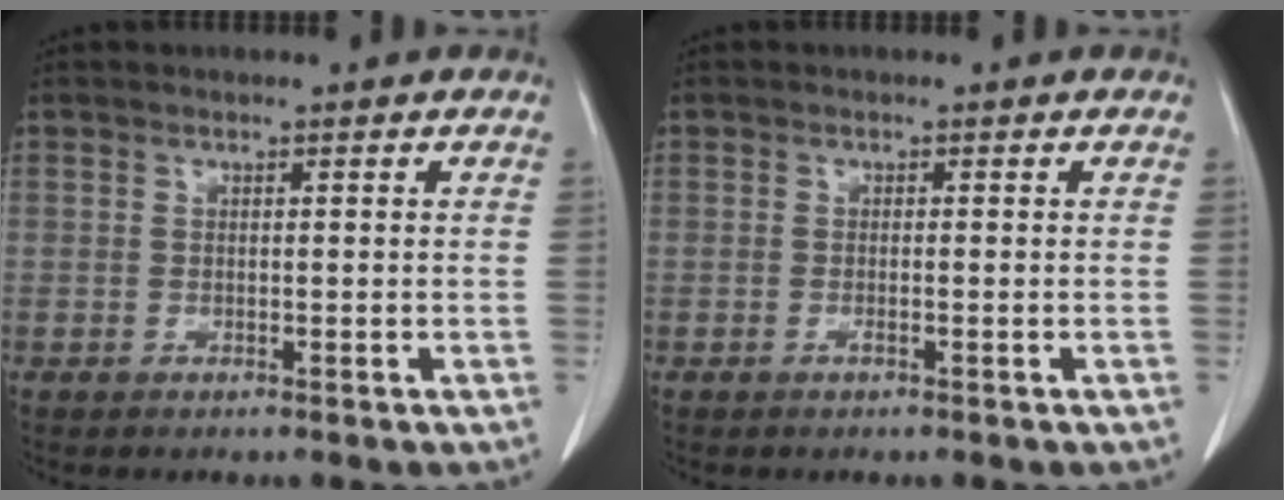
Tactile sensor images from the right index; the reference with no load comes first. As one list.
[{"total": 0.6, "force": [-0.3, -0.1, 0.5], "torque": [-0.010, 0.002, -0.004]}]